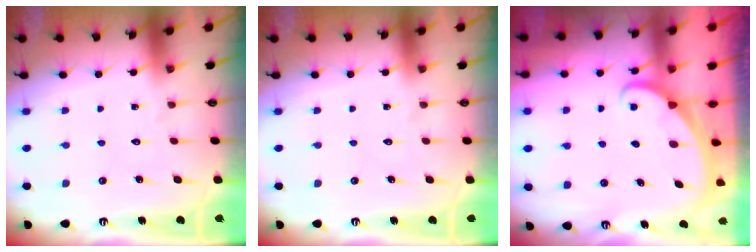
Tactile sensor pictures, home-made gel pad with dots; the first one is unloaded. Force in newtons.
{"total": 0.0}
{"total": 1.8, "press": 1.8, "slide": 0.1}